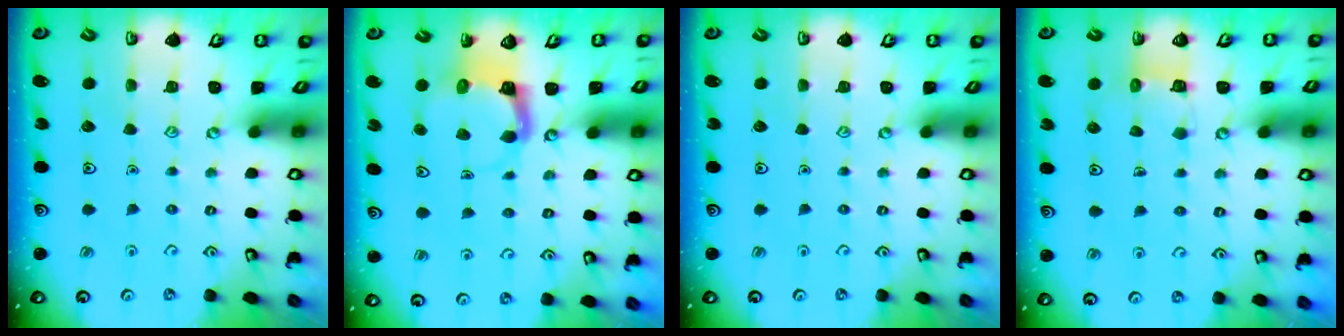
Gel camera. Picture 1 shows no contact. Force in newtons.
{"total": 4.3, "press": 4.3, "slide": 0.2}
{"total": 0.0}
{"total": 5.7, "press": 5.7, "slide": 0.3}